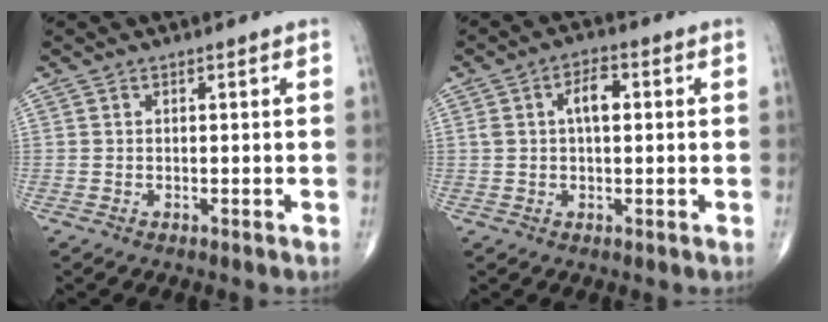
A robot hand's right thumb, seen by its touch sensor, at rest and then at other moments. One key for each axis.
{"total": 5.1, "fx": 0.9, "fy": 2.5, "fz": 4.3, "tx": -0.075, "ty": 0.011, "tz": 0.013}